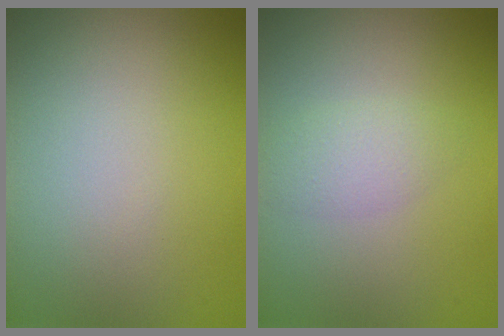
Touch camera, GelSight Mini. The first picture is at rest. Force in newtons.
{"total": 1.8, "press": 1.8, "slide": 0.1}